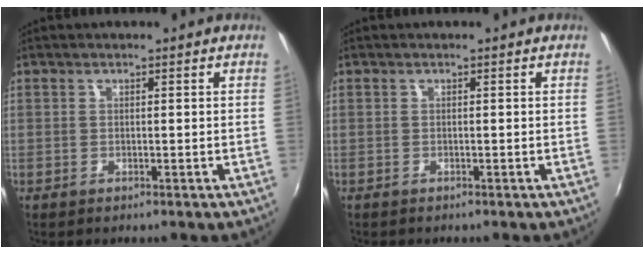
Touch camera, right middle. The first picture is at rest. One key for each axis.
{"total": 0.0}